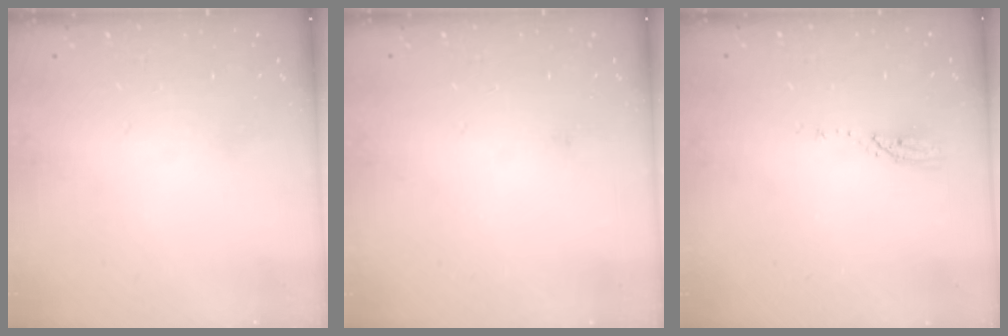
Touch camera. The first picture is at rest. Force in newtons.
{"total": 9.0, "press": 1.8, "slide": 8.9}
{"total": 3.5, "press": 3.4, "slide": 0.3}